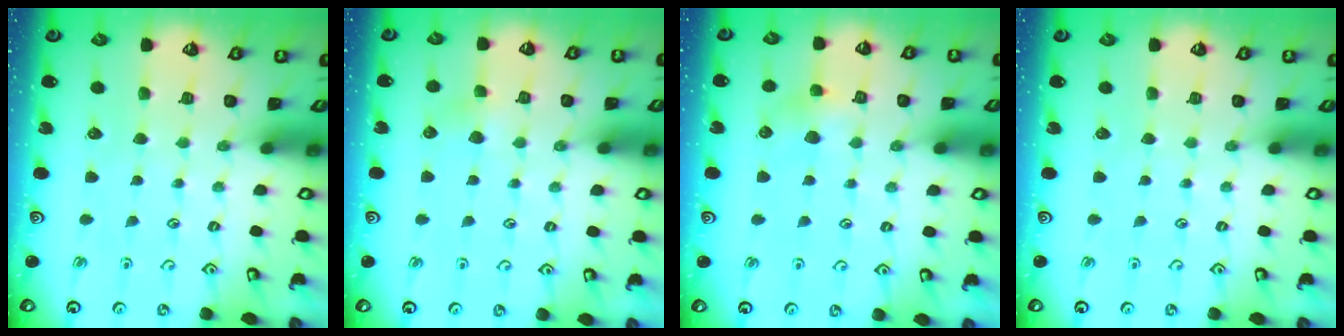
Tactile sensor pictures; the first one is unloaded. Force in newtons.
{"total": 4.0, "press": 4.0, "slide": 0.2}
{"total": 6.2, "press": 6.2, "slide": 0.6}
{"total": 0.0}